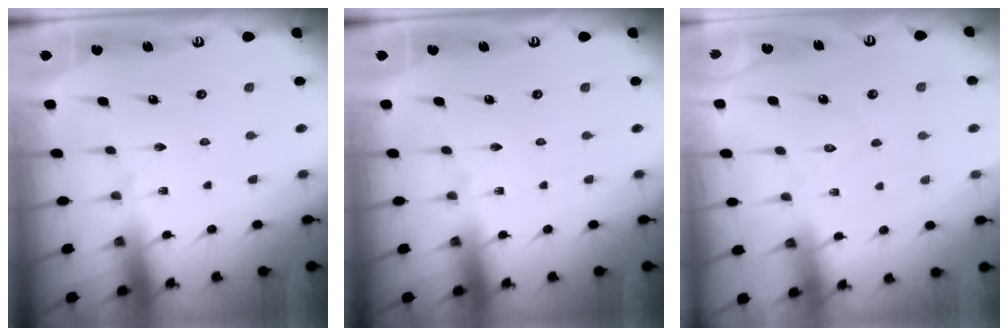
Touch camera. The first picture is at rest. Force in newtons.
{"total": 0.0}
{"total": 2.8, "press": 2.8, "slide": 0.2}